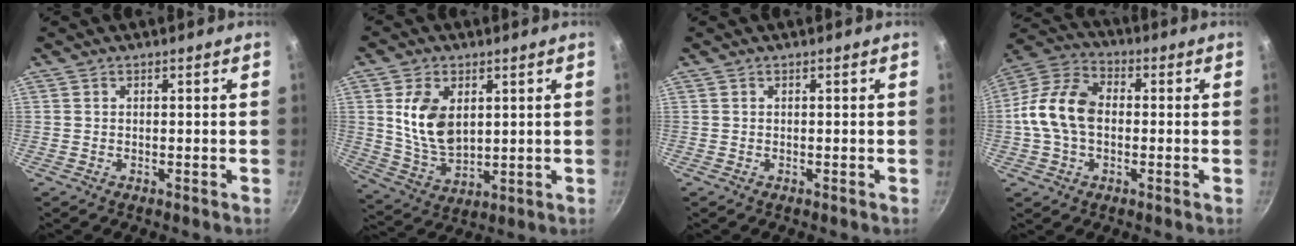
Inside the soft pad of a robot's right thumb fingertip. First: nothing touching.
{"total": 11.3, "force": [2.7, 7.3, 8.2], "torque": [-0.139, -0.023, 0.063]}
{"total": 0.0}
{"total": 13.2, "force": [-0.4, 9.0, 9.5], "torque": [-0.163, 0.033, -0.026]}